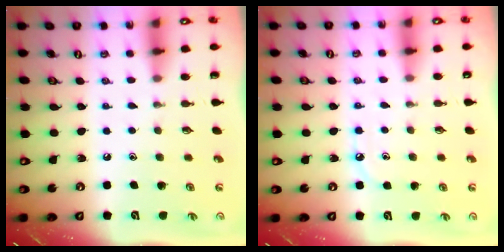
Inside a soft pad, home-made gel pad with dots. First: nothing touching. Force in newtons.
{"total": 4.9, "press": 4.8, "slide": 0.4}